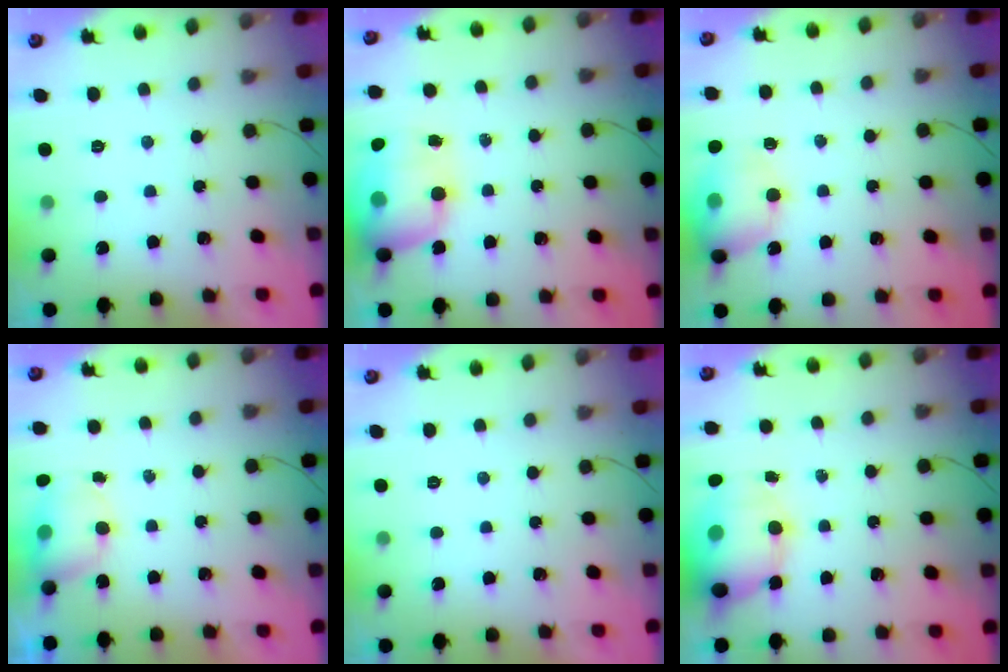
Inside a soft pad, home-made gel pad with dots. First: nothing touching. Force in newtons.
{"total": 15.6, "press": 15.1, "slide": 3.8}
{"total": 14.0, "press": 13.8, "slide": 2.4}
{"total": 5.2, "press": 5.2, "slide": 0.5}
{"total": 0.0}
{"total": 13.4, "press": 12.9, "slide": 3.5}